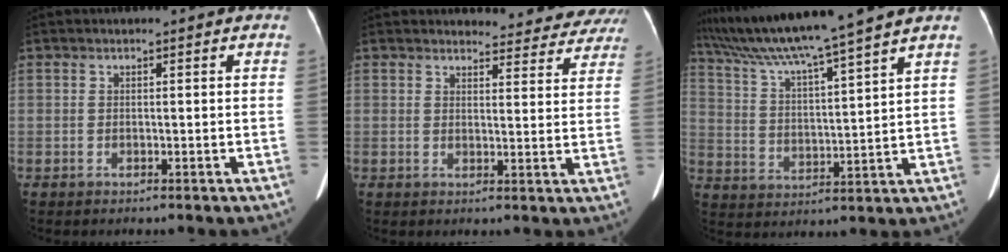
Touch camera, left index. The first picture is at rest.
{"total": 13.8, "force": [13.3, 3.4, 1.2], "torque": [0.026, -0.042, 0.120]}
{"total": 15.1, "force": [12.9, -2.2, 7.5], "torque": [-0.138, 0.003, 0.212]}